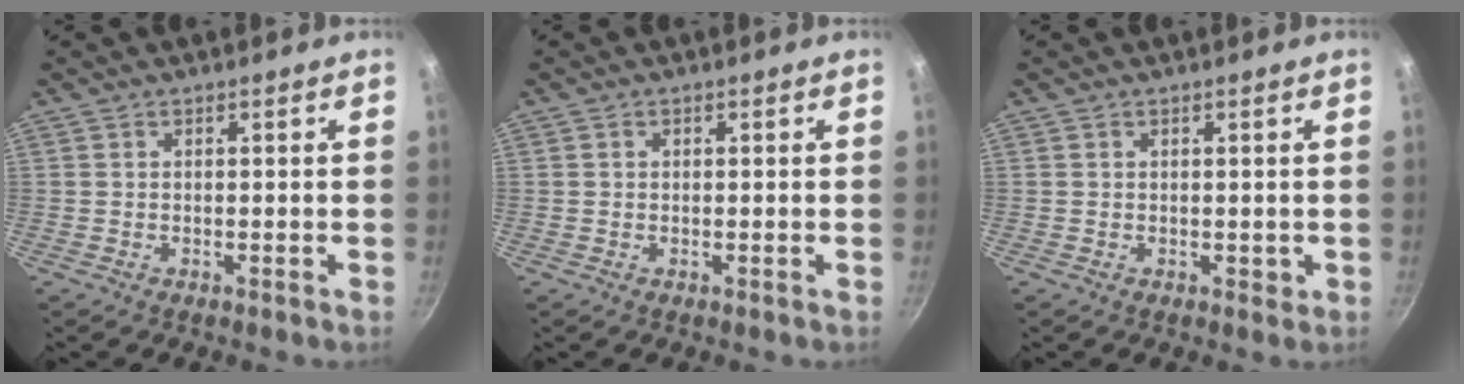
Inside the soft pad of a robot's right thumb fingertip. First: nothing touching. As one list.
[{"total": 0.6, "force": [0.1, 0.5, 0.2], "torque": [-0.001, 0.004, 0.002]}, {"total": 1.0, "force": [0.2, 0.8, 0.5], "torque": [-0.001, 0.002, 0.004]}]